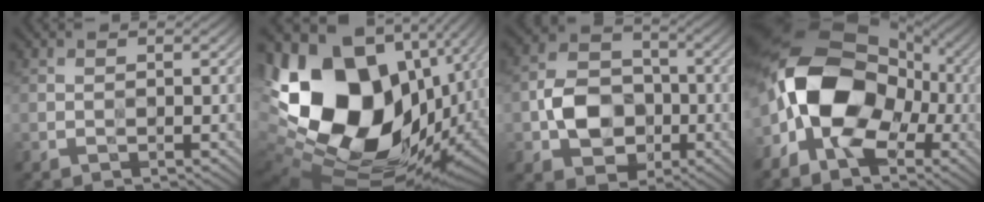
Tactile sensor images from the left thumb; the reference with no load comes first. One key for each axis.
{"total": 22.2, "fx": 0.9, "fy": 15.6, "fz": 15.7, "tx": -0.366, "ty": -0.039, "tz": 0.056}
{"total": 8.8, "fx": -1.9, "fy": 6.8, "fz": 5.1, "tx": -0.099, "ty": -0.001, "tz": -0.050}
{"total": 16.8, "fx": -2.8, "fy": 11.3, "fz": 12.2, "tx": -0.233, "ty": 0.000, "tz": -0.064}